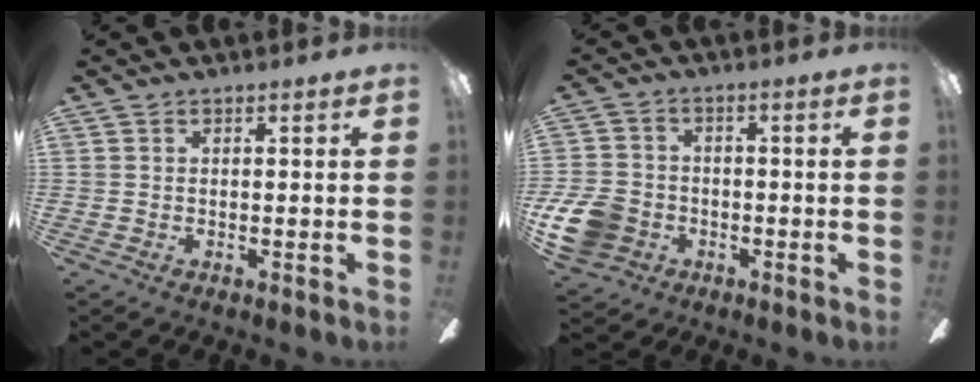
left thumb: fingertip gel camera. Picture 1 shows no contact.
{"total": 10.0, "force": [-3.6, 8.0, 4.8], "torque": [-0.110, 0.028, -0.064]}